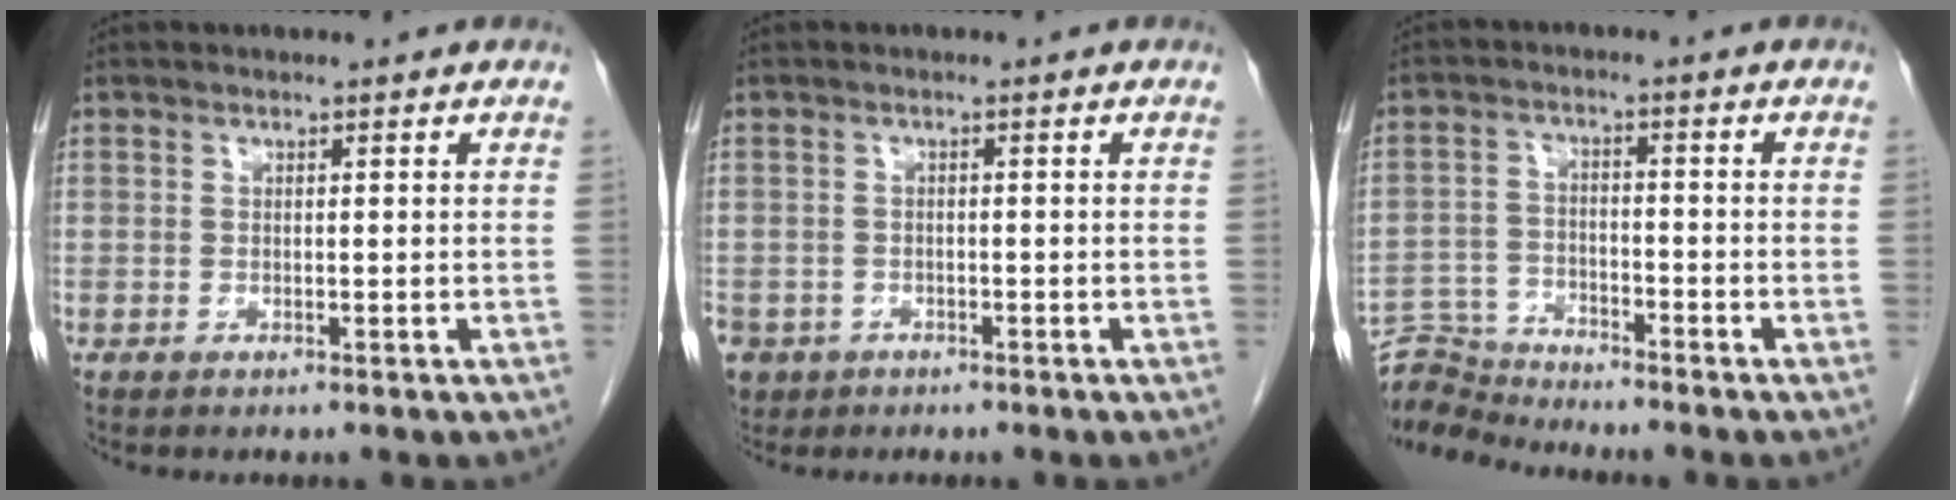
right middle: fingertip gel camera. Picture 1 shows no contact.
{"total": 5.3, "force": [-3.0, 4.1, 1.3], "torque": [-0.033, 0.001, -0.048]}
{"total": 6.7, "force": [-6.7, -0.3, -0.9], "torque": [0.008, 0.002, -0.125]}